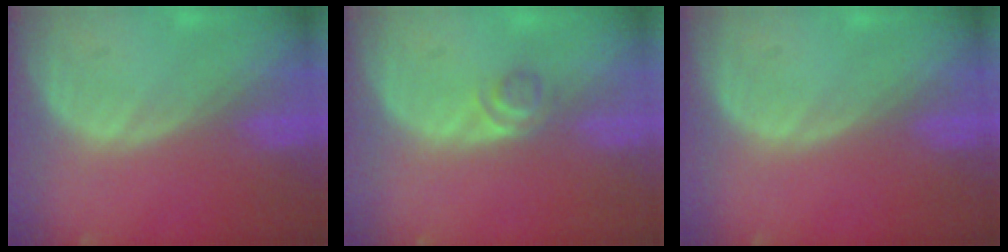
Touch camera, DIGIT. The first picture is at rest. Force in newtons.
{"total": 2.2, "press": 2.0, "slide": 0.9}
{"total": 0.0}